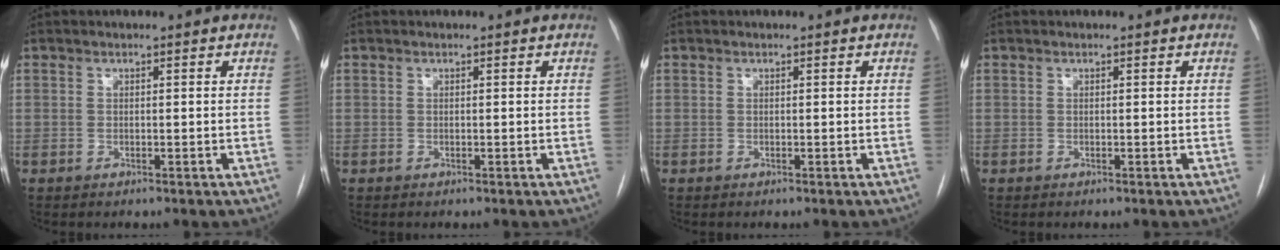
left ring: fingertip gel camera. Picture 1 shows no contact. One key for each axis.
{"total": 0.0}
{"total": 0.0}
{"total": 0.0}